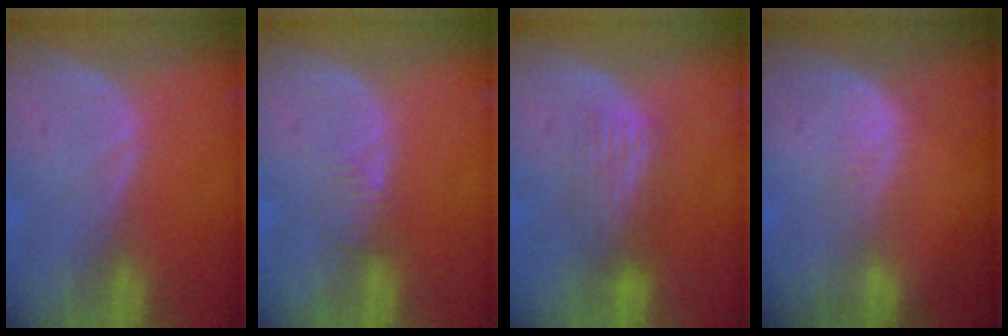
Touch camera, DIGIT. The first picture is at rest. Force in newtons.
{"total": 1.6, "press": 1.6, "slide": 0.2}
{"total": 4.1, "press": 4.1, "slide": 0.1}
{"total": 2.0, "press": 2.0, "slide": 0.1}